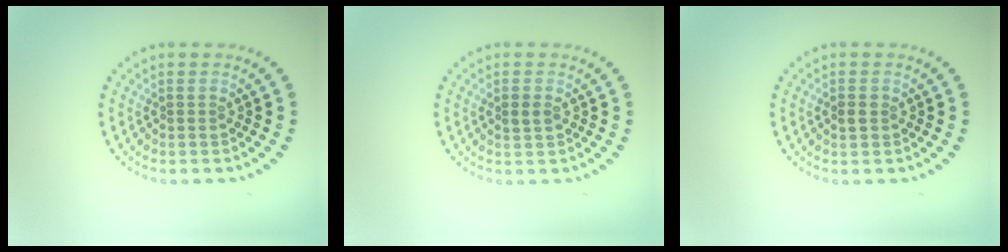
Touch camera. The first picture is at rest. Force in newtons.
{"total": 1.3, "press": 1.3, "slide": 0.2}
{"total": 1.1, "press": 1.1, "slide": 0.1}